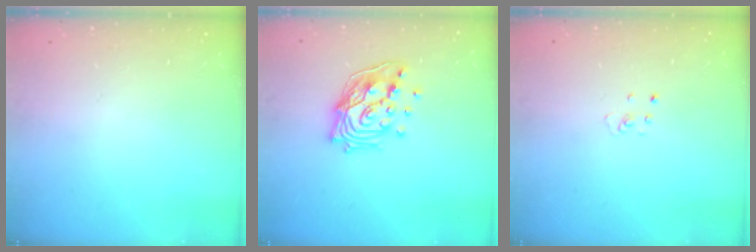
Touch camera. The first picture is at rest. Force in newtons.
{"total": 17.0, "press": 16.1, "slide": 5.5}
{"total": 2.6, "press": 2.6, "slide": 0.3}